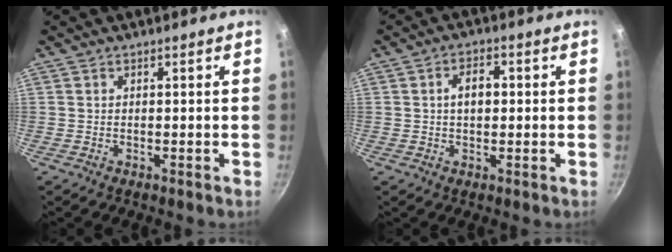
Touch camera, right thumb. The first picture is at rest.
{"total": 4.5, "force": [0.5, 2.8, 3.5], "torque": [-0.043, 0.016, 0.004]}